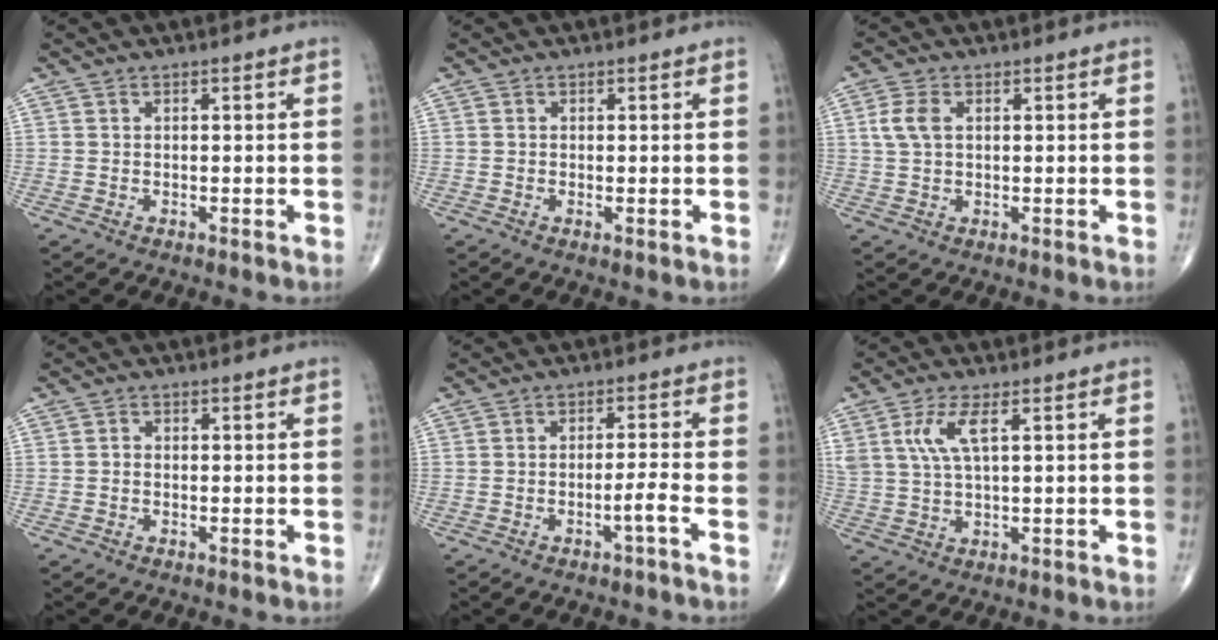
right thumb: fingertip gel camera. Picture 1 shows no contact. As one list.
[{"total": 0.5, "force": [-0.1, 0.0, 0.5], "torque": [-0.012, -0.004, -0.003]}, {"total": 4.3, "force": [1.0, 2.6, 3.2], "torque": [-0.076, 0.006, 0.019]}, {"total": 0.7, "force": [-0.2, 0.5, 0.3], "torque": [-0.002, 0.001, -0.006]}, {"total": 2.7, "force": [-1.6, -0.6, 2.1], "torque": [-0.046, 0.014, -0.029]}, {"total": 6.0, "force": [2.4, 1.8, 5.2], "torque": [-0.125, -0.004, 0.053]}]